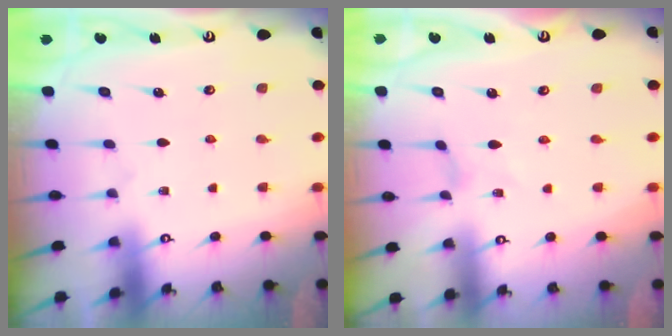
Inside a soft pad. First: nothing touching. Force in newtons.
{"total": 0.0}